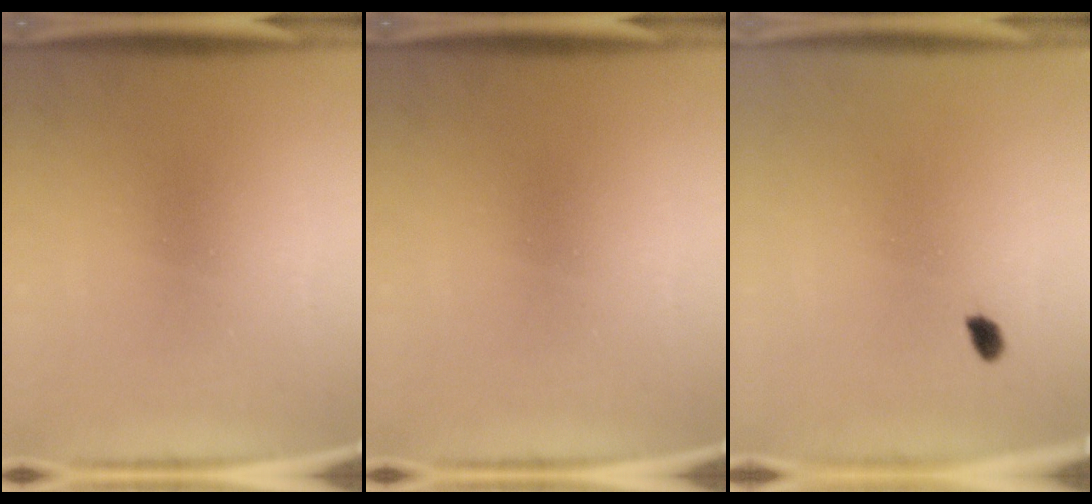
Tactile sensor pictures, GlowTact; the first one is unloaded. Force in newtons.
{"total": 0.0}
{"total": 1.5}